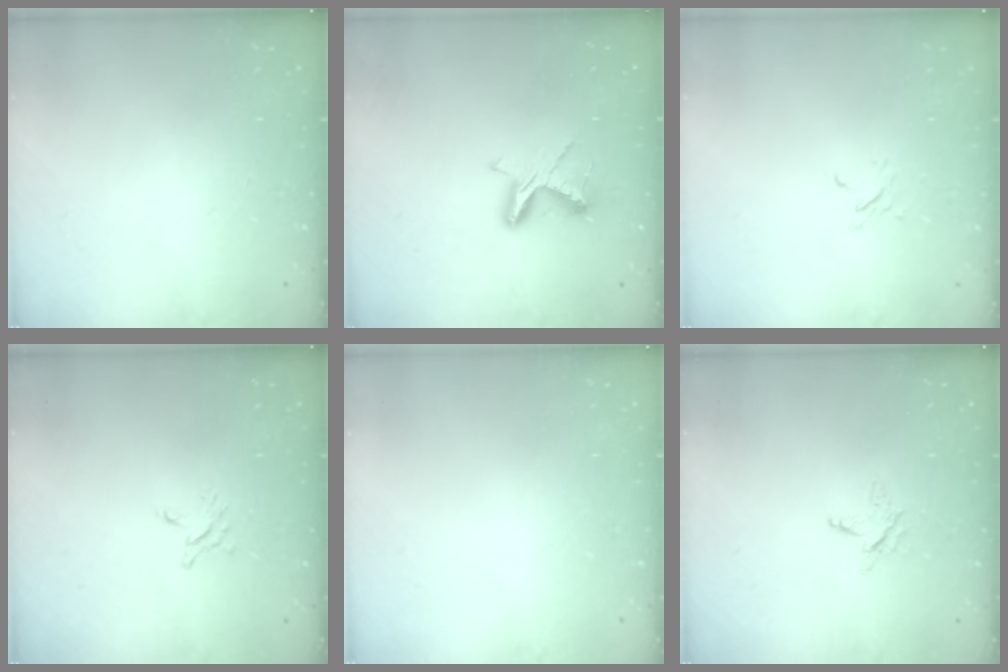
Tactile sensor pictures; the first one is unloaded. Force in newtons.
{"total": 6.5, "press": 6.5, "slide": 0.5}
{"total": 2.3, "press": 2.3, "slide": 0.3}
{"total": 2.7, "press": 2.7, "slide": 0.3}
{"total": 0.0}
{"total": 3.3, "press": 3.3, "slide": 0.4}